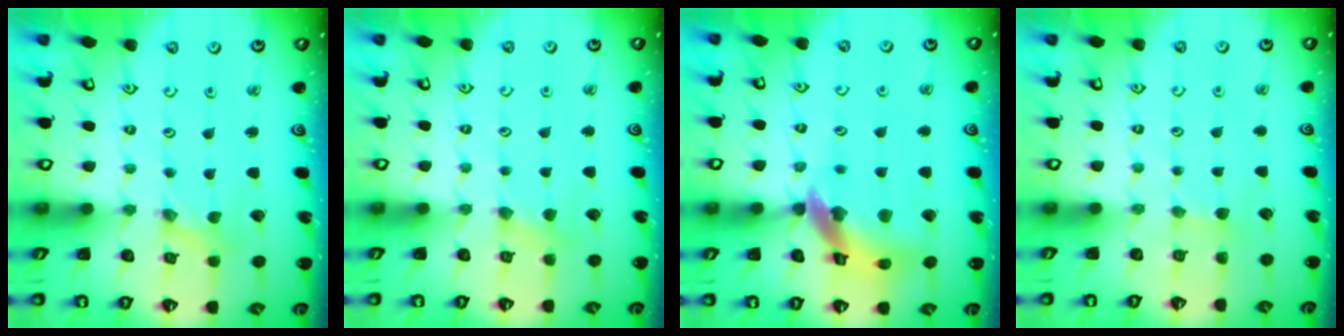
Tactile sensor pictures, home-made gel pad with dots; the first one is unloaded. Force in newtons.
{"total": 2.9, "press": 2.8, "slide": 0.5}
{"total": 12.6, "press": 12.5, "slide": 1.7}
{"total": 2.7, "press": 2.6, "slide": 0.4}